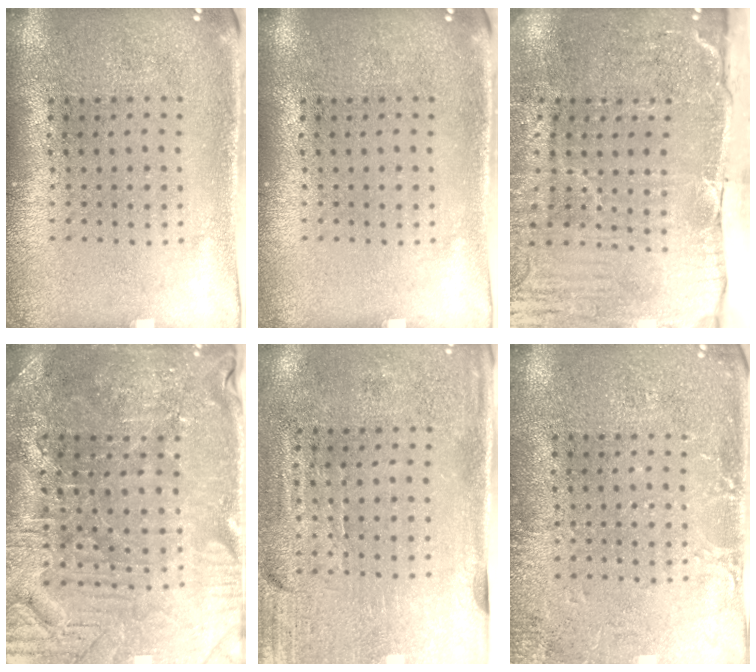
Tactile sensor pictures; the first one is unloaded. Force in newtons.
{"total": 0.0}
{"total": 5.1, "press": 4.3, "slide": 2.7}
{"total": 3.5, "press": 3.5, "slide": 0.5}
{"total": 3.1, "press": 2.6, "slide": 1.6}
{"total": 2.5, "press": 2.5, "slide": 0.3}